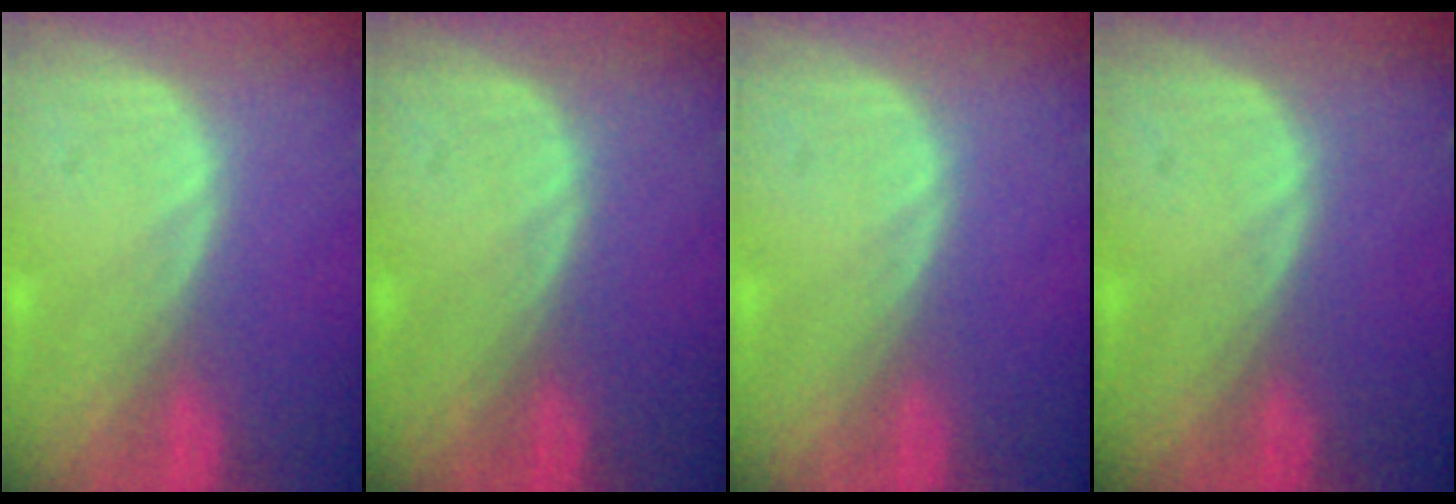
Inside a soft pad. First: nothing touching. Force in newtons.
{"total": 0.0}
{"total": 0.0}
{"total": 0.0}